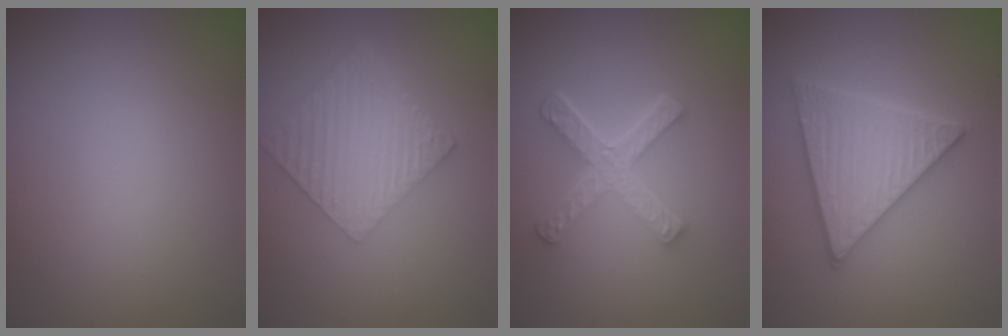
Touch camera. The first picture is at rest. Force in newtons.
{"total": 6.3, "press": 4.3, "slide": 4.6}
{"total": 5.2, "press": 3.7, "slide": 3.6}
{"total": 5.1, "press": 5.0, "slide": 0.6}